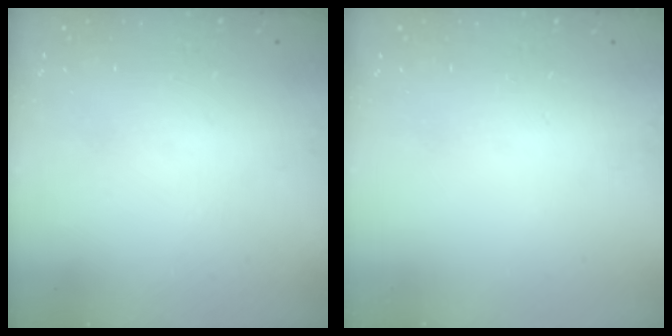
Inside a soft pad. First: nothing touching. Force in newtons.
{"total": 0.0}